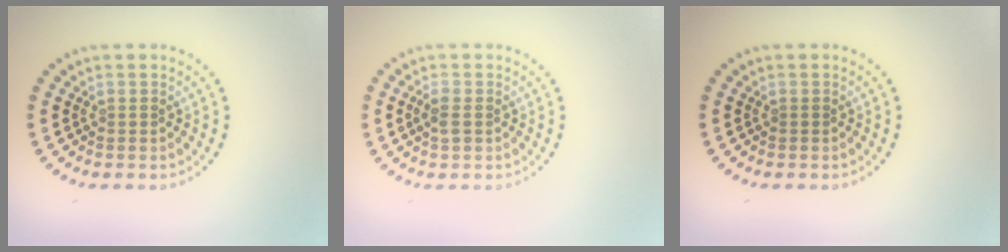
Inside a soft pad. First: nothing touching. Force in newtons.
{"total": 1.4, "press": 1.4, "slide": 0.3}
{"total": 0.0}